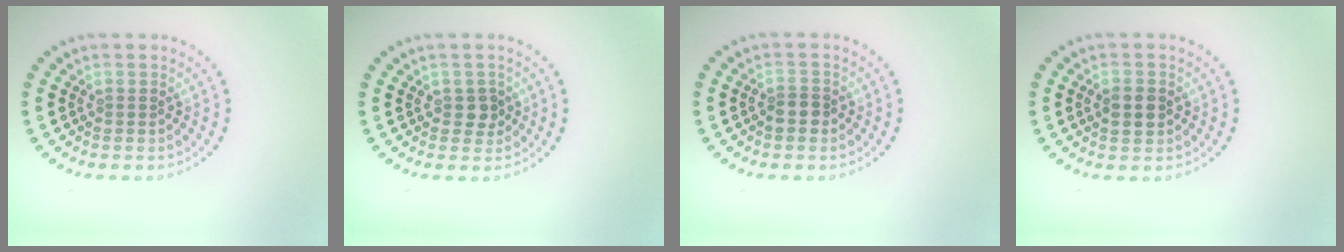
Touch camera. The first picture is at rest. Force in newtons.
{"total": 1.3, "press": 1.2, "slide": 0.4}
{"total": 1.5, "press": 1.3, "slide": 0.8}
{"total": 2.3, "press": 2.3, "slide": 0.1}